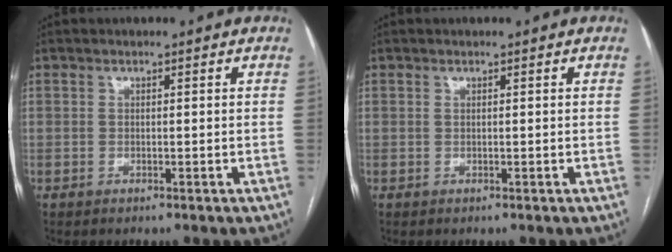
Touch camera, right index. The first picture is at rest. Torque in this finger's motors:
{"motor_torque": [0.08, 0.01, -0.03, 0.00]}